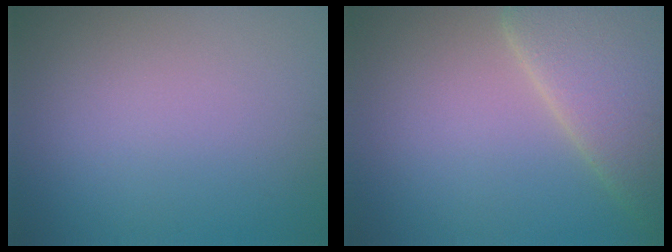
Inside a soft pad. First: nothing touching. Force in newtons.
{"total": 8.7, "press": 8.7, "slide": 0.7}